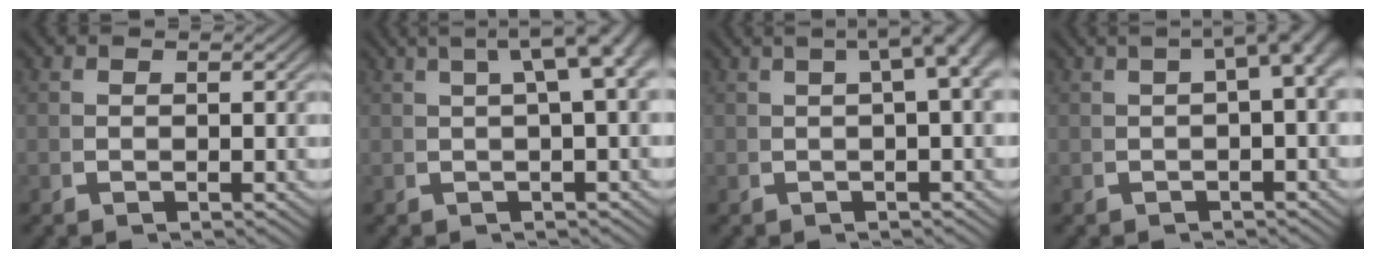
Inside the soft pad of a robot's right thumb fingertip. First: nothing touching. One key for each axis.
{"total": 7.2, "fx": 3.4, "fy": 2.7, "fz": 5.8, "tx": -0.061, "ty": 0.040, "tz": 0.035}
{"total": 6.3, "fx": 2.3, "fy": 2.3, "fz": 5.4, "tx": -0.058, "ty": 0.033, "tz": 0.022}
{"total": 5.0, "fx": 1.3, "fy": 1.9, "fz": 4.5, "tx": -0.052, "ty": 0.026, "tz": 0.011}